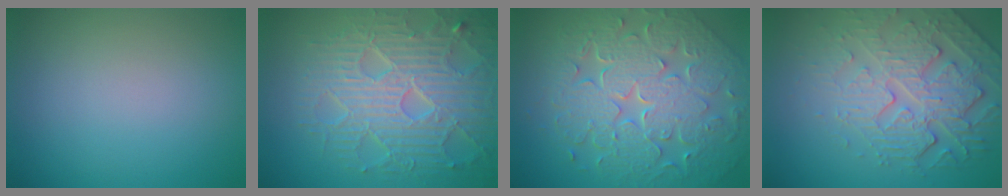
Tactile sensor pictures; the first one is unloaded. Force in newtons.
{"total": 8.2, "press": 6.0, "slide": 5.6}
{"total": 9.9, "press": 6.9, "slide": 7.0}
{"total": 5.0, "press": 4.5, "slide": 2.1}